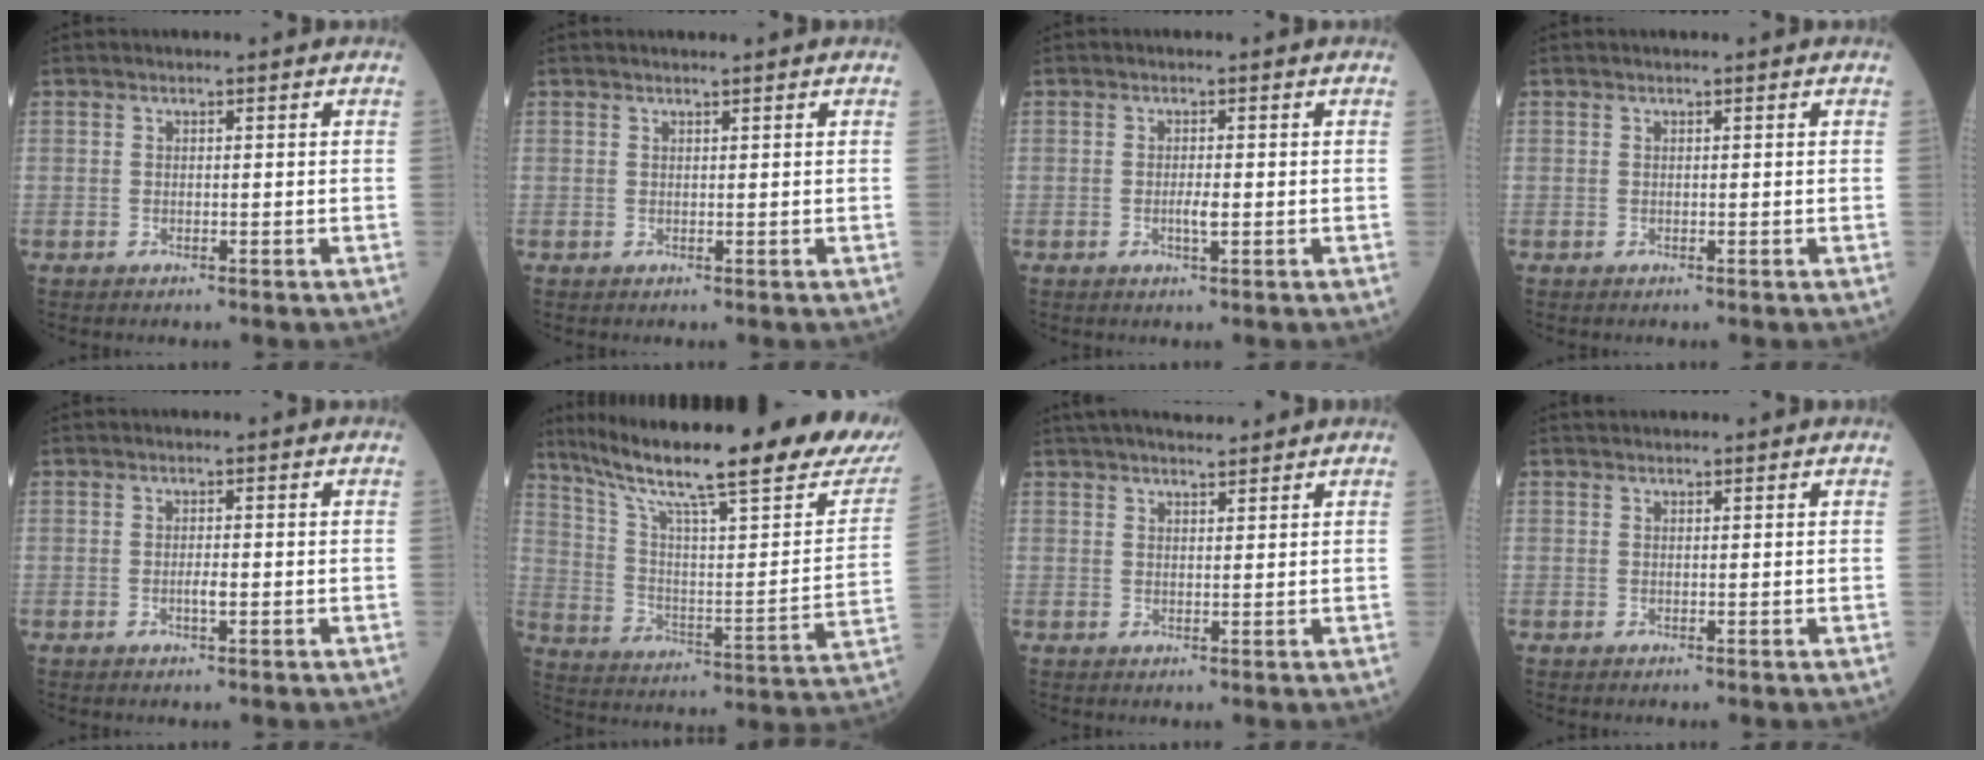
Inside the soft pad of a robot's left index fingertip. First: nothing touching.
{"total": 0.9, "force": [0.8, -0.1, 0.4], "torque": [-0.008, 0.006, 0.017]}
{"total": 1.6, "force": [-0.3, 0.2, 1.5], "torque": [-0.032, -0.003, -0.004]}
{"total": 0.0}
{"total": 1.1, "force": [-0.3, 0.1, 1.1], "torque": [-0.024, -0.002, -0.004]}
{"total": 31.8, "force": [24.7, 3.3, 19.8], "torque": [-0.311, -0.040, 0.341]}
{"total": 8.0, "force": [7.0, 1.3, 3.6], "torque": [-0.054, 0.027, 0.107]}
{"total": 2.3, "force": [2.2, 0.3, 0.6], "torque": [-0.009, 0.028, 0.032]}